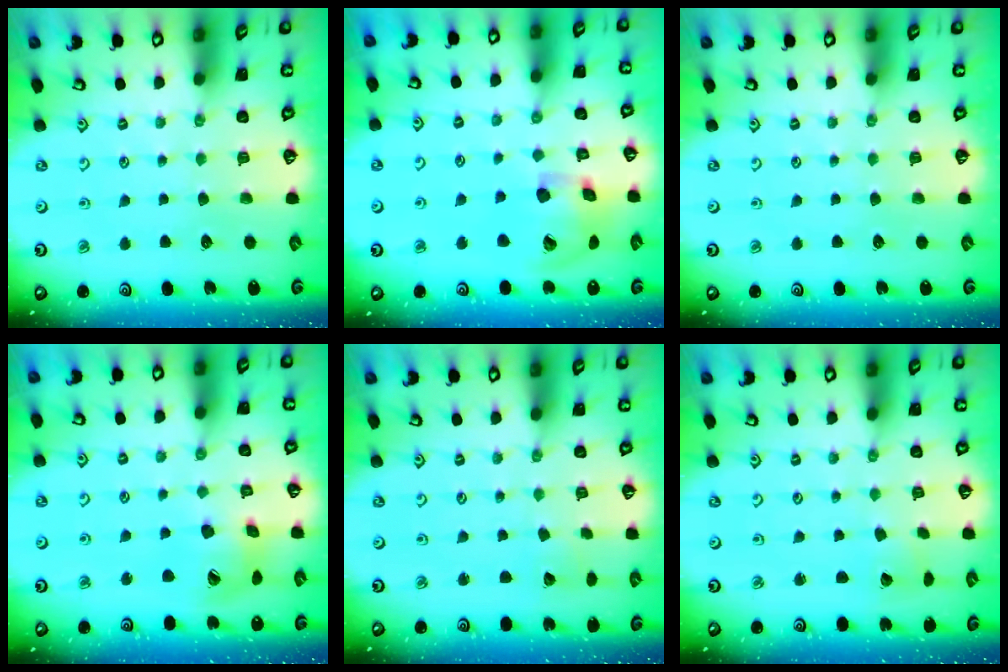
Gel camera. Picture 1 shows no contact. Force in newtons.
{"total": 16.4, "press": 16.3, "slide": 2.4}
{"total": 0.0}
{"total": 12.6, "press": 12.5, "slide": 1.6}
{"total": 2.9, "press": 2.9, "slide": 0.2}
{"total": 2.3, "press": 2.3, "slide": 0.2}